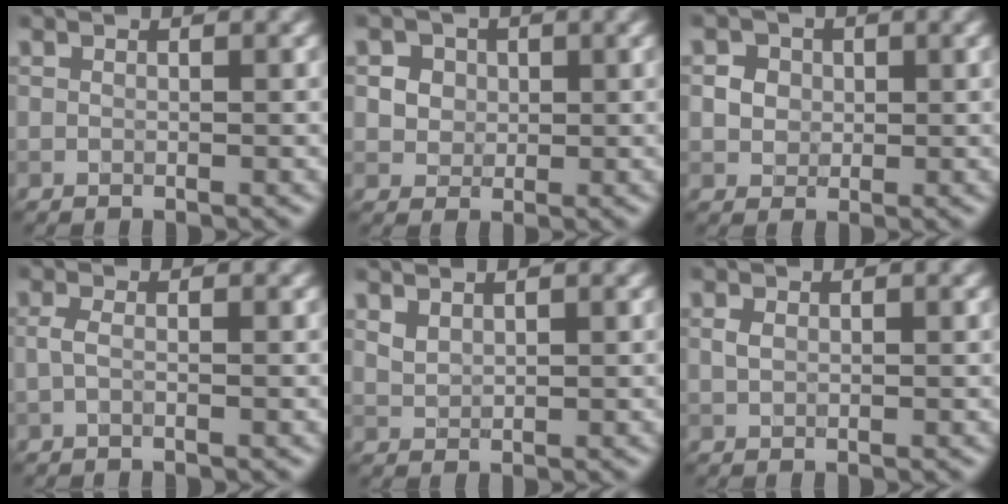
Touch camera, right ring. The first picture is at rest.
{"total": 4.2, "force": [1.7, 3.4, 1.8], "torque": [-0.035, 0.009, 0.028]}
{"total": 2.6, "force": [0.8, 2.3, 1.1], "torque": [-0.025, 0.000, 0.020]}
{"total": 1.1, "force": [-0.3, 0.3, 1.0], "torque": [-0.025, -0.001, -0.009]}
{"total": 1.2, "force": [0.9, 0.5, 0.5], "torque": [-0.016, -0.001, 0.024]}
{"total": 0.8, "force": [0.2, 0.6, 0.5], "torque": [-0.014, 0.000, 0.004]}